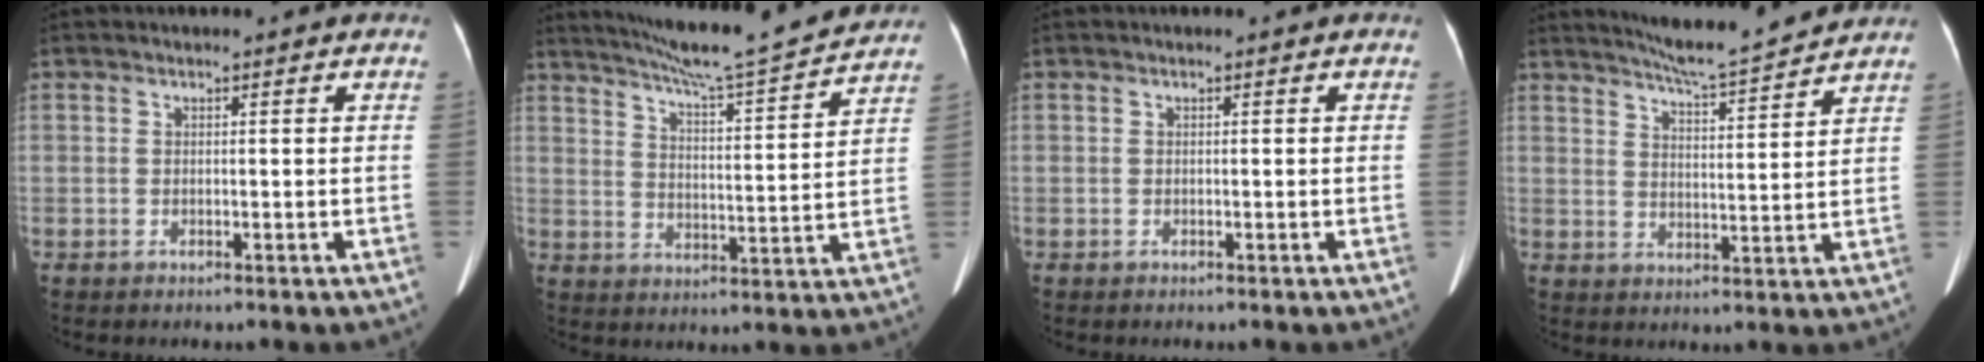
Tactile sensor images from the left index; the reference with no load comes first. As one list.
[{"total": 16.7, "force": [15.3, -0.5, 6.7], "torque": [-0.116, -0.009, 0.217]}, {"total": 0.0}, {"total": 10.2, "force": [9.6, -0.5, 3.4], "torque": [-0.064, 0.002, 0.145]}]